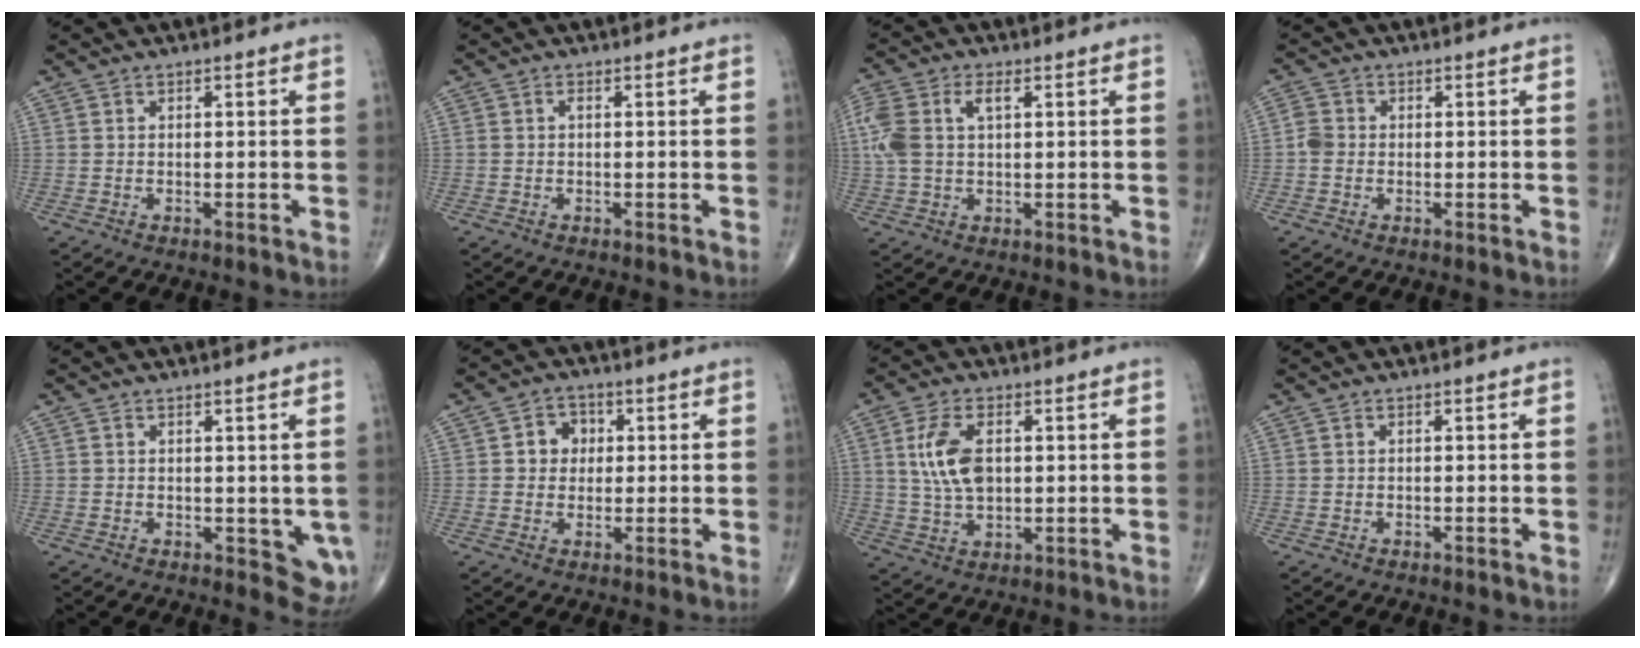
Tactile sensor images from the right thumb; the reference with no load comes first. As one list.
[{"total": 0.6, "force": [0.0, 0.3, 0.5], "torque": [-0.011, 0.001, -0.002]}, {"total": 9.7, "force": [2.3, 5.5, 7.7], "torque": [-0.196, 0.023, 0.049]}, {"total": 2.4, "force": [-0.4, 2.1, 1.2], "torque": [-0.018, 0.006, -0.015]}, {"total": 4.5, "force": [0.2, 2.4, 3.8], "torque": [-0.025, -0.008, 0.007]}, {"total": 4.8, "force": [0.8, 4.2, 2.2], "torque": [-0.003, 0.007, 0.005]}, {"total": 9.0, "force": [1.7, 5.0, 7.3], "torque": [-0.143, -0.003, 0.036]}, {"total": 0.0}]